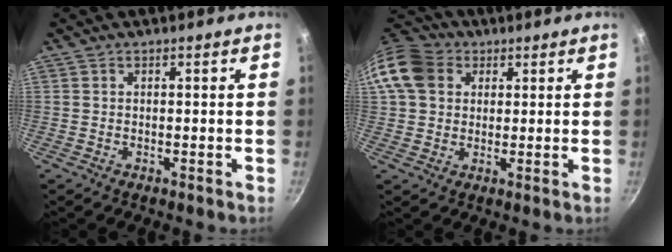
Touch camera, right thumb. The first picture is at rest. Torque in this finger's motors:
{"motor_torque": [0.25, 1.56, 0.54, -0.53, 0.22]}